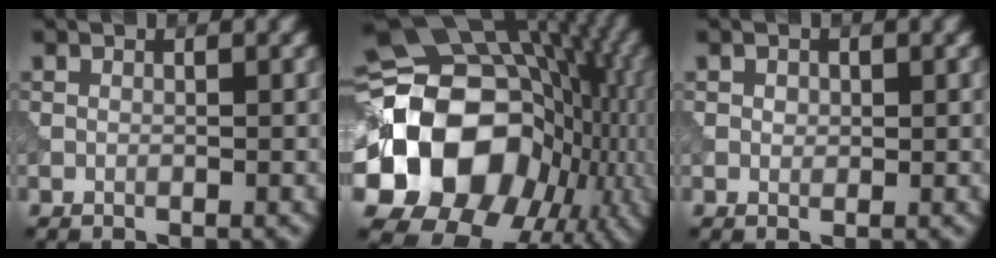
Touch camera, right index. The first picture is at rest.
{"total": 19.8, "force": [-2.6, 16.1, 11.2], "torque": [-0.209, -0.015, -0.049]}
{"total": 0.7, "force": [0.3, 0.6, 0.3], "torque": [-0.006, -0.002, 0.006]}